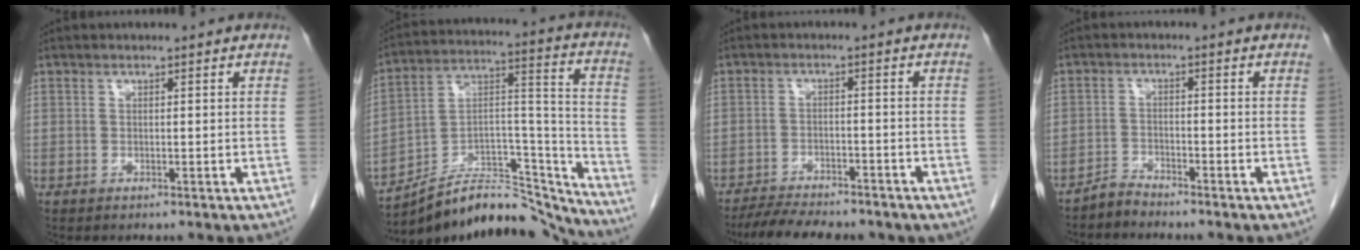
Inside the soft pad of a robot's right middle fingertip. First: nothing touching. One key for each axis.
{"total": 20.2, "fx": -19.4, "fy": 3.3, "fz": 4.6, "tx": -0.073, "ty": 0.052, "tz": -0.312}
{"total": 10.2, "fx": -8.7, "fy": 2.7, "fz": 4.5, "tx": -0.073, "ty": -0.005, "tz": -0.125}
{"total": 2.2, "fx": -2.2, "fy": 0.0, "fz": -0.3, "tx": 0.012, "ty": -0.008, "tz": -0.043}